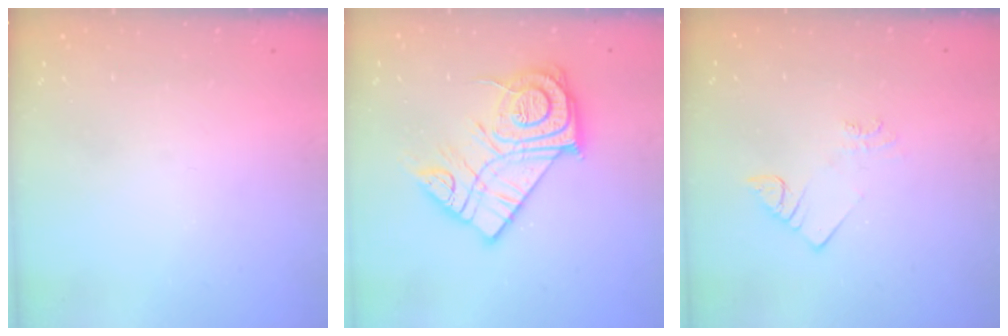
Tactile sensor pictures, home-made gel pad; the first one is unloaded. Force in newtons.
{"total": 19.1, "press": 19.1, "slide": 1.3}
{"total": 1.5, "press": 1.4, "slide": 0.3}